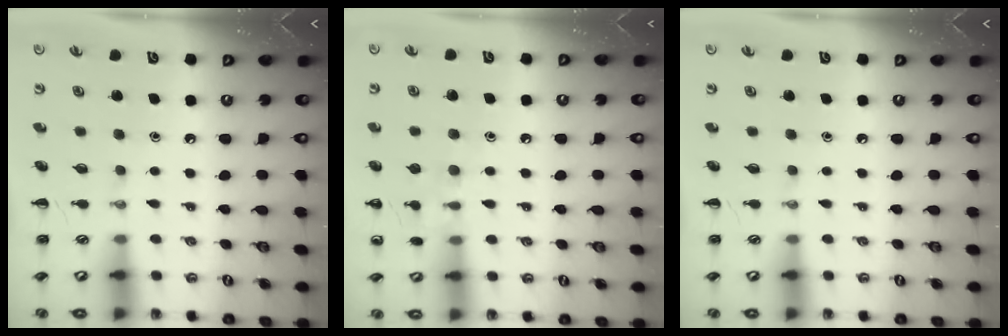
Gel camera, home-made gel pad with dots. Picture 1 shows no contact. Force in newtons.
{"total": 7.7, "press": 7.5, "slide": 1.7}
{"total": 0.0}